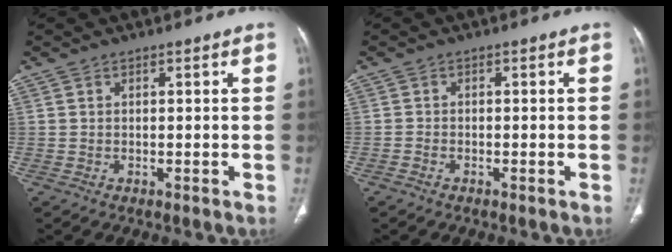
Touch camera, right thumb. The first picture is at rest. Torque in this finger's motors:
{"motor_torque": [-0.71, -0.17, -0.37, 0.40, -0.04]}